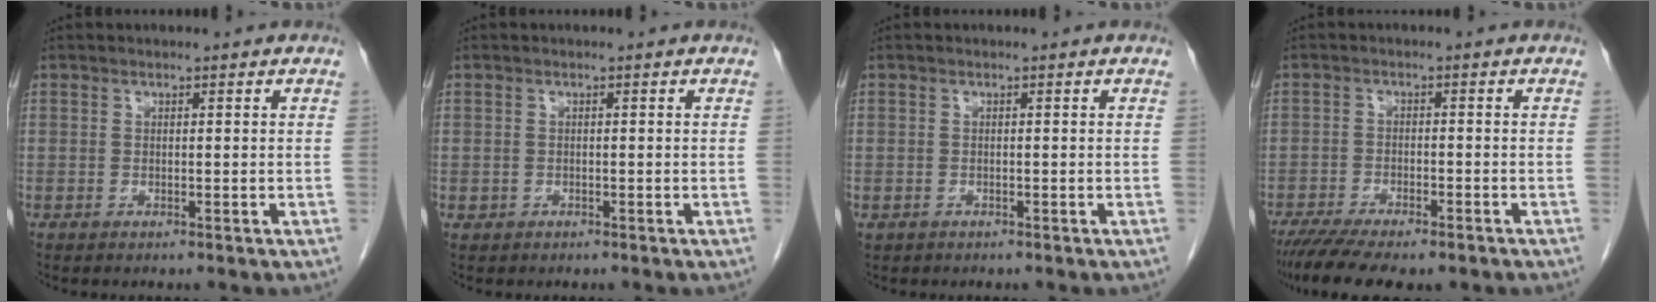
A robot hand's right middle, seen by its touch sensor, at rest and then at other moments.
{"total": 0.7, "force": [-0.2, 0.6, 0.0], "torque": [0.000, 0.004, -0.002]}
{"total": 0.7, "force": [-0.4, 0.6, 0.0], "torque": [-0.006, 0.004, -0.002]}
{"total": 10.3, "force": [-8.0, 2.7, 5.9], "torque": [-0.091, -0.012, -0.120]}